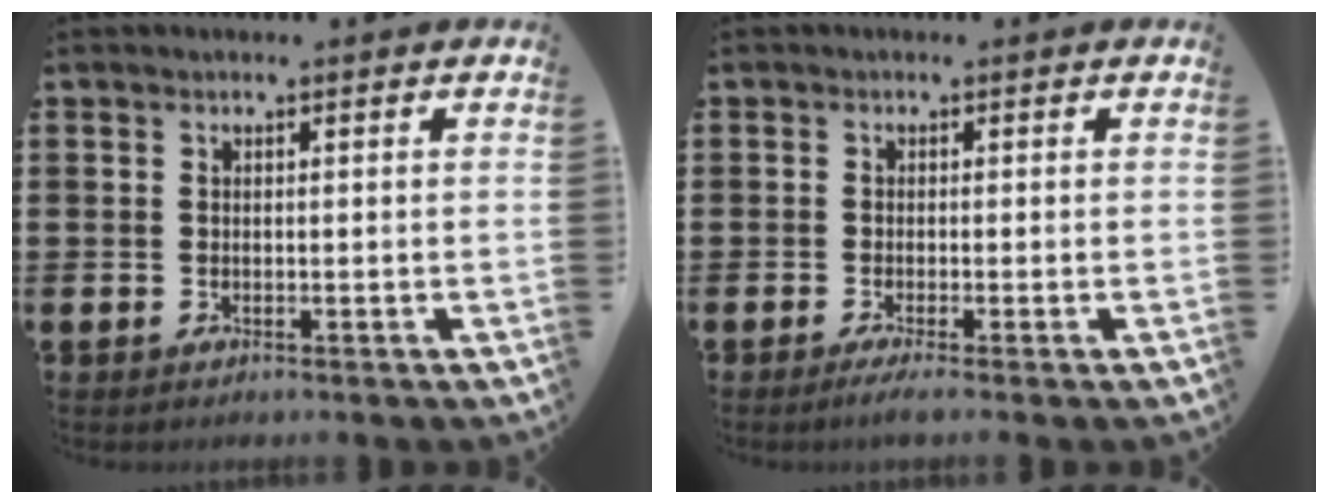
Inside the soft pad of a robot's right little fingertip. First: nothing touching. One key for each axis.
{"total": 1.3, "fx": -0.5, "fy": 0.0, "fz": 1.2, "tx": -0.018, "ty": -0.004, "tz": -0.009}